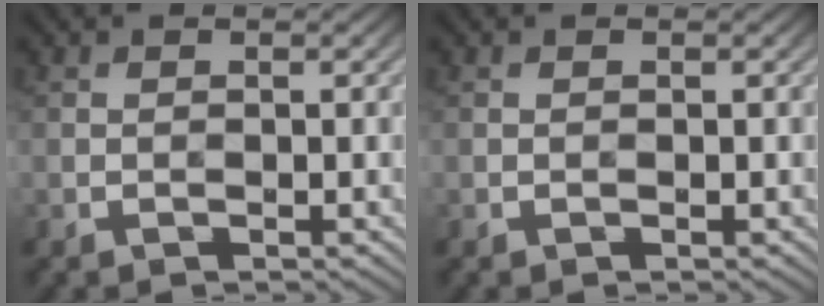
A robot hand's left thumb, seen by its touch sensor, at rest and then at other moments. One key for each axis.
{"total": 0.0}